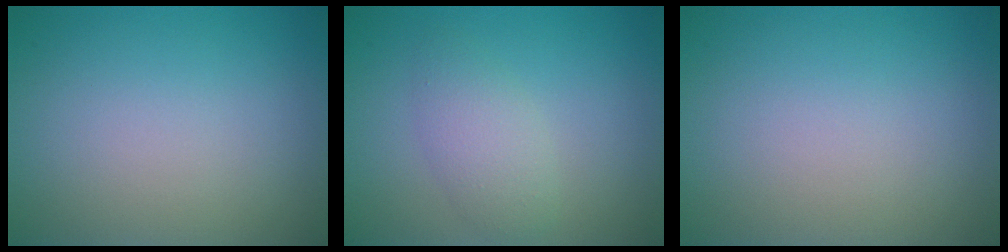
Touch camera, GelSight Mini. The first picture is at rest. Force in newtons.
{"total": 2.7, "press": 2.7, "slide": 0.2}
{"total": 0.0}